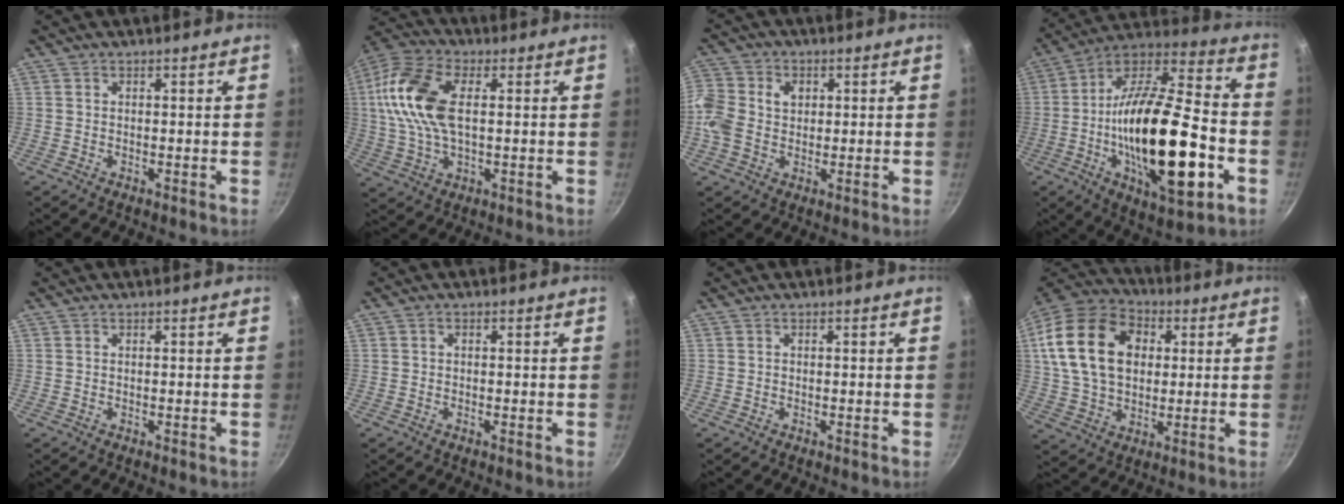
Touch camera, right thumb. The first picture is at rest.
{"total": 15.3, "force": [2.2, 8.3, 12.6], "torque": [-0.247, 0.015, 0.029]}
{"total": 9.1, "force": [0.5, 7.3, 5.4], "torque": [-0.120, 0.017, -0.005]}
{"total": 29.7, "force": [-6.6, 11.3, 26.6], "torque": [-0.450, 0.026, -0.109]}
{"total": 0.0}
{"total": 0.7, "force": [-0.1, 0.4, 0.5], "torque": [-0.008, 0.003, -0.004]}
{"total": 0.0}
{"total": 21.0, "force": [4.5, 15.1, 14.0], "torque": [-0.235, 0.018, 0.076]}